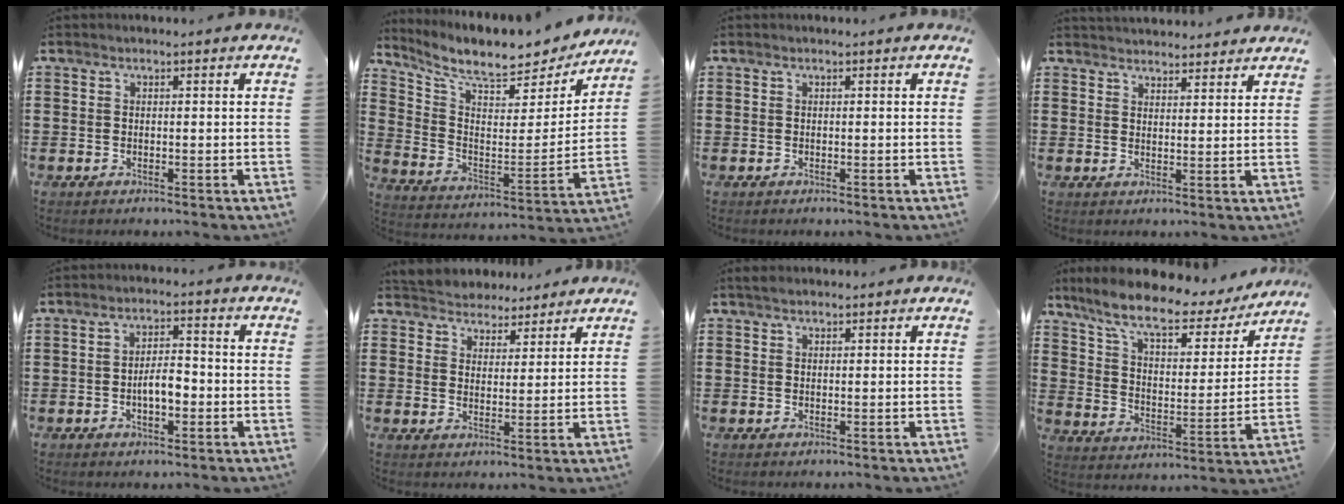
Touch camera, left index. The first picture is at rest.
{"total": 8.8, "force": [7.7, 1.8, 4.0], "torque": [-0.105, -0.056, 0.129]}
{"total": 0.0}
{"total": 2.9, "force": [2.8, 0.1, -0.2], "torque": [-0.003, -0.008, 0.055]}
{"total": 4.5, "force": [-1.1, 1.9, 3.9], "torque": [-0.068, 0.003, -0.025]}
{"total": 3.7, "force": [3.3, 1.5, -0.7], "torque": [-0.007, -0.012, 0.060]}
{"total": 0.9, "force": [0.7, 0.4, 0.4], "torque": [-0.010, 0.004, 0.014]}
{"total": 9.4, "force": [7.5, 2.0, 5.3], "torque": [-0.132, -0.038, 0.127]}